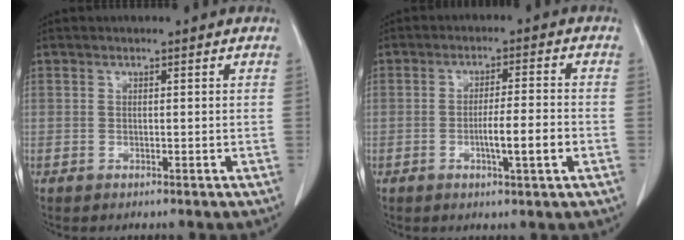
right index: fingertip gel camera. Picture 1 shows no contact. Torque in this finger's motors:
{"motor_torque": [0.72, -0.18, 0.47, 0.08]}